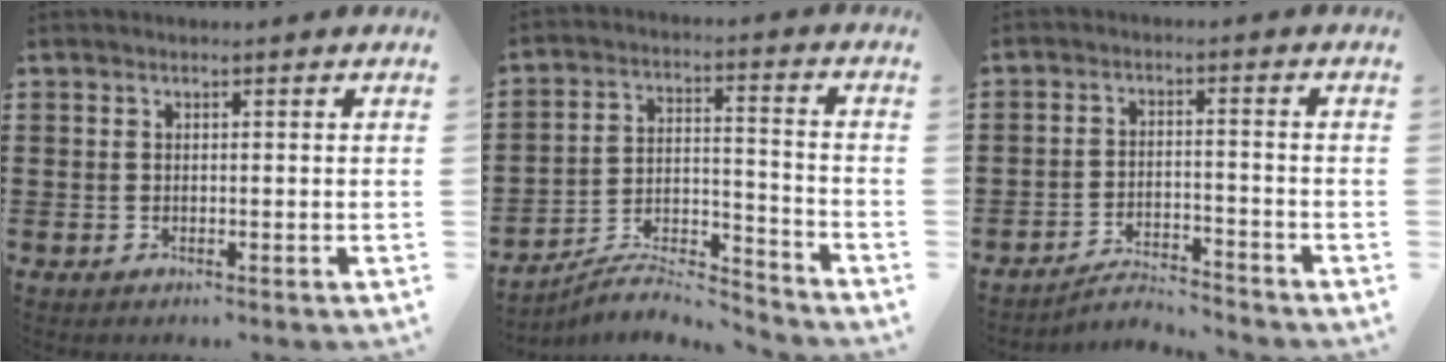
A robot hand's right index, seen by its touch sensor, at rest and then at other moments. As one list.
[{"total": 6.7, "force": [-6.4, 0.8, 1.9], "torque": [-0.037, -0.001, -0.127]}, {"total": 3.7, "force": [-3.7, 0.0, 0.5], "torque": [-0.015, 0.001, -0.077]}]